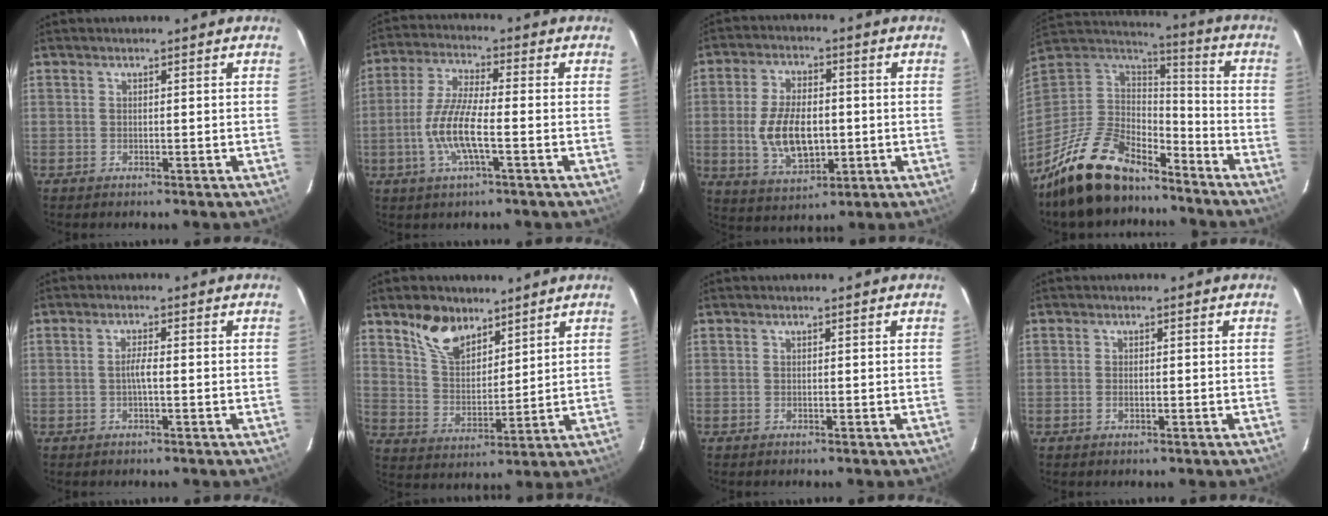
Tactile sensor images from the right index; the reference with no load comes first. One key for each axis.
{"total": 9.5, "fx": -2.7, "fy": 1.7, "fz": 9.0, "tx": -0.190, "ty": -0.001, "tz": -0.056}
{"total": 11.6, "fx": -1.2, "fy": 6.2, "fz": 9.7, "tx": -0.194, "ty": -0.003, "tz": -0.013}
{"total": 21.3, "fx": -15.9, "fy": 9.5, "fz": 10.5, "tx": -0.232, "ty": -0.002, "tz": -0.265}
{"total": 2.0, "fx": -0.4, "fy": 0.2, "fz": 1.9, "tx": -0.038, "ty": 0.002, "tz": -0.010}
{"total": 9.8, "fx": 6.9, "fy": 5.1, "fz": 4.7, "tx": -0.084, "ty": 0.013, "tz": 0.135}
{"total": 0.0}
{"total": 1.1, "fx": -0.3, "fy": 0.6, "fz": 0.9, "tx": -0.018, "ty": 0.002, "tz": -0.005}